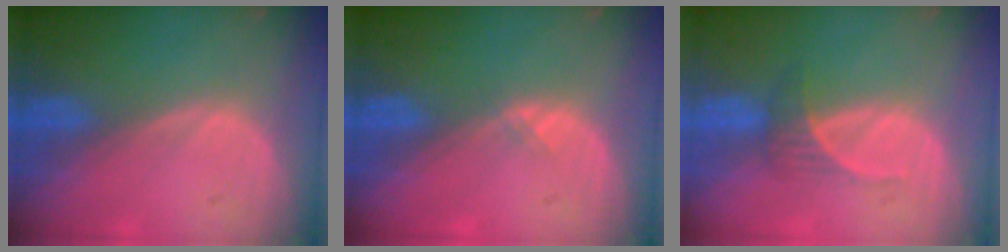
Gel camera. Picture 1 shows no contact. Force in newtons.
{"total": 0.8, "press": 0.5, "slide": 0.6}
{"total": 2.5, "press": 2.3, "slide": 0.9}